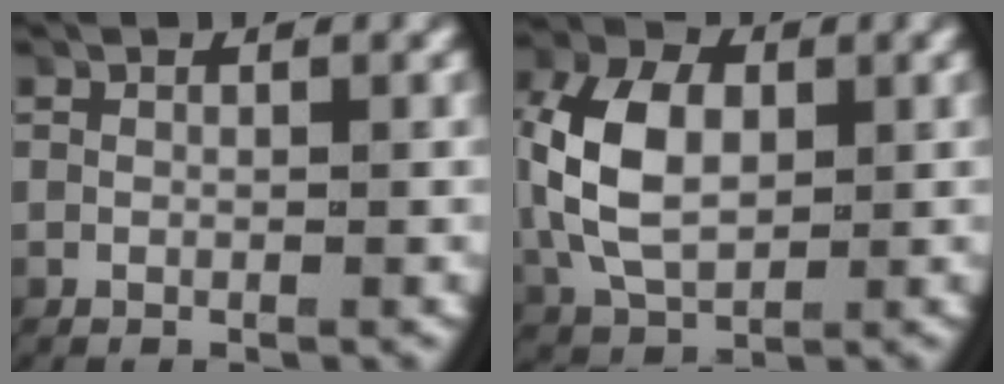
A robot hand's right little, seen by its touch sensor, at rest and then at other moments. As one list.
[{"total": 7.0, "force": [0.5, 5.0, 4.9], "torque": [-0.119, -0.005, 0.018]}]